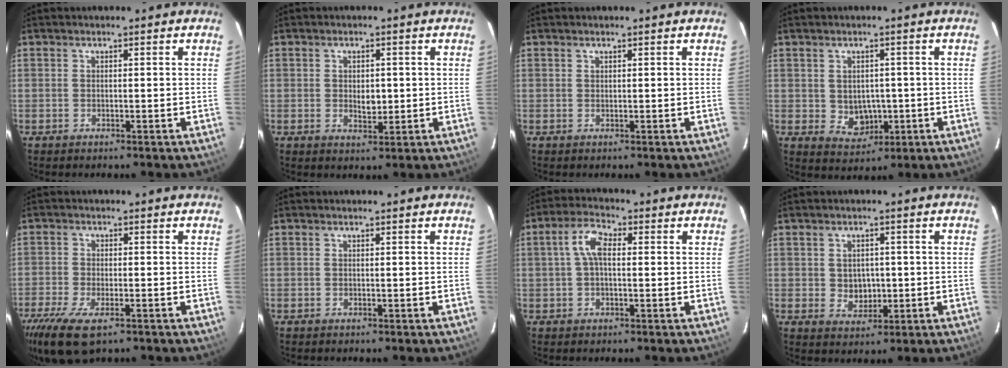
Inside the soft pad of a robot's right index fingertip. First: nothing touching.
{"total": 3.4, "force": [-0.1, 2.3, 2.6], "torque": [-0.042, -0.001, 0.002]}
{"total": 0.0}
{"total": 5.1, "force": [-0.4, 4.5, 2.4], "torque": [-0.046, 0.003, 0.011]}
{"total": 10.4, "force": [-6.7, 3.7, 7.0], "torque": [-0.166, -0.040, -0.121]}
{"total": 0.0}
{"total": 5.1, "force": [0.5, 2.4, 4.5], "torque": [-0.092, 0.016, 0.010]}
{"total": 4.3, "force": [-0.1, 3.8, 2.0], "torque": [-0.035, 0.002, 0.007]}